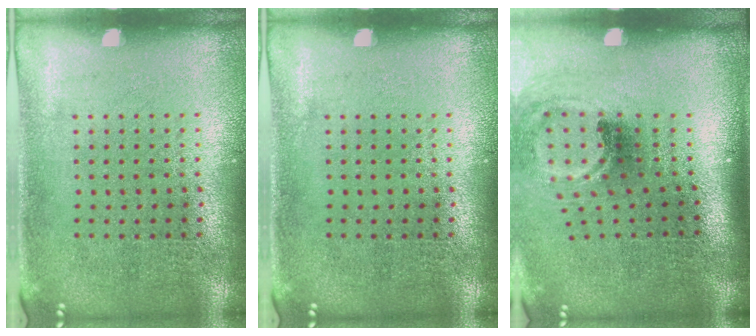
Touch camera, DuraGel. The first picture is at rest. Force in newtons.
{"total": 0.0}
{"total": 2.0, "press": 1.3, "slide": 1.5}